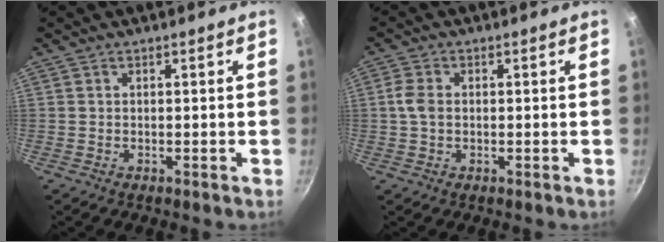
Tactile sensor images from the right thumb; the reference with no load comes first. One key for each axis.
{"total": 3.5, "fx": 0.0, "fy": 2.5, "fz": 2.4, "tx": -0.051, "ty": 0.008, "tz": -0.005}